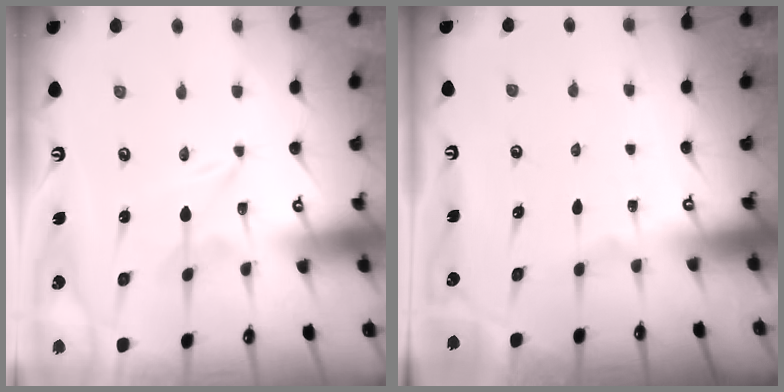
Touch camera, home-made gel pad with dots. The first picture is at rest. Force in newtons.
{"total": 0.0}